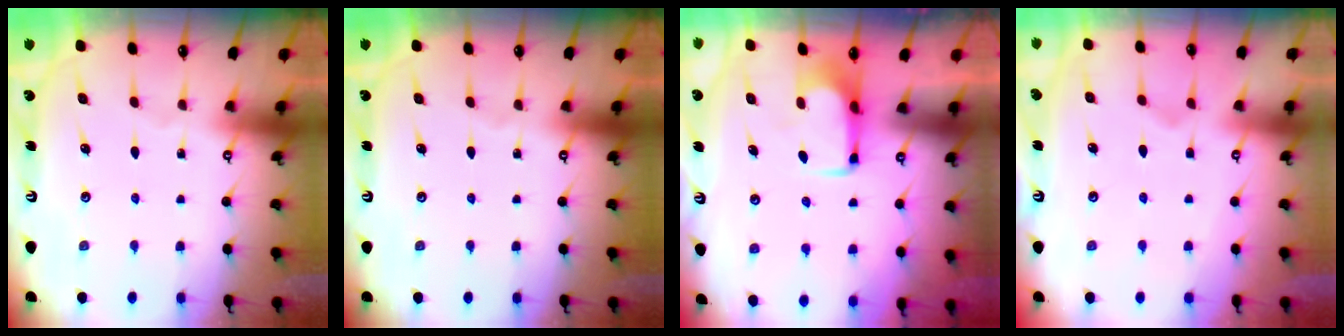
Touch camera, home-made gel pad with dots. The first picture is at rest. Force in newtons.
{"total": 0.0}
{"total": 2.0, "press": 1.9, "slide": 0.4}
{"total": 1.2, "press": 0.7, "slide": 1.0}